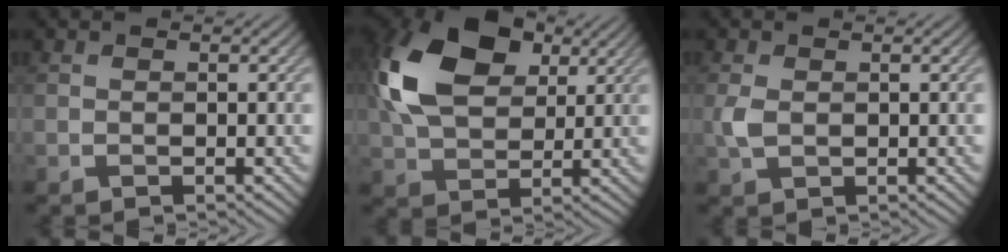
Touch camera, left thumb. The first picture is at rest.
{"total": 14.0, "force": [4.6, 9.1, 9.6], "torque": [-0.227, 0.020, 0.086]}
{"total": 2.2, "force": [0.1, 1.3, 1.7], "torque": [-0.051, -0.002, 0.002]}